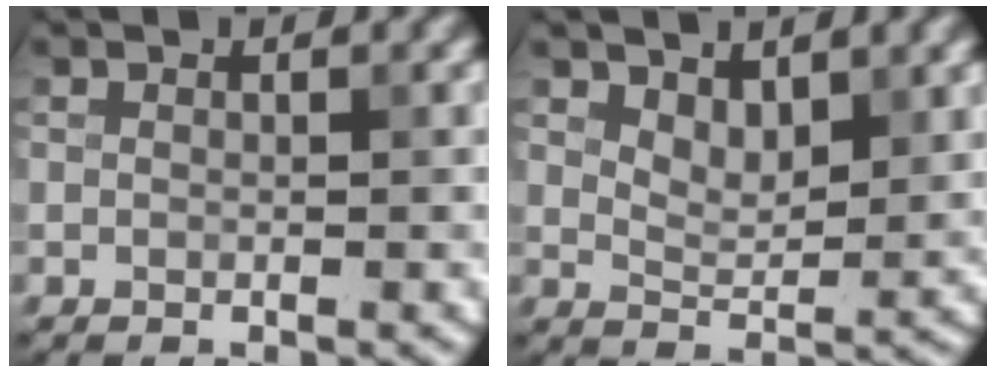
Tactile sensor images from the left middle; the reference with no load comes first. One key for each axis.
{"total": 2.7, "fx": 1.9, "fy": 1.1, "fz": 1.6, "tx": -0.027, "ty": -0.008, "tz": 0.035}